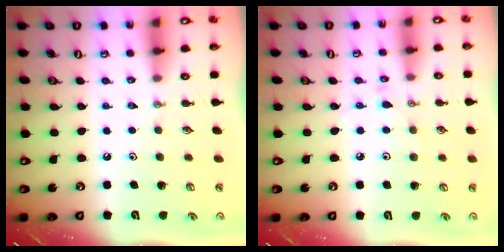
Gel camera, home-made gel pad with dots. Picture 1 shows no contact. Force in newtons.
{"total": 3.6, "press": 3.6, "slide": 0.4}